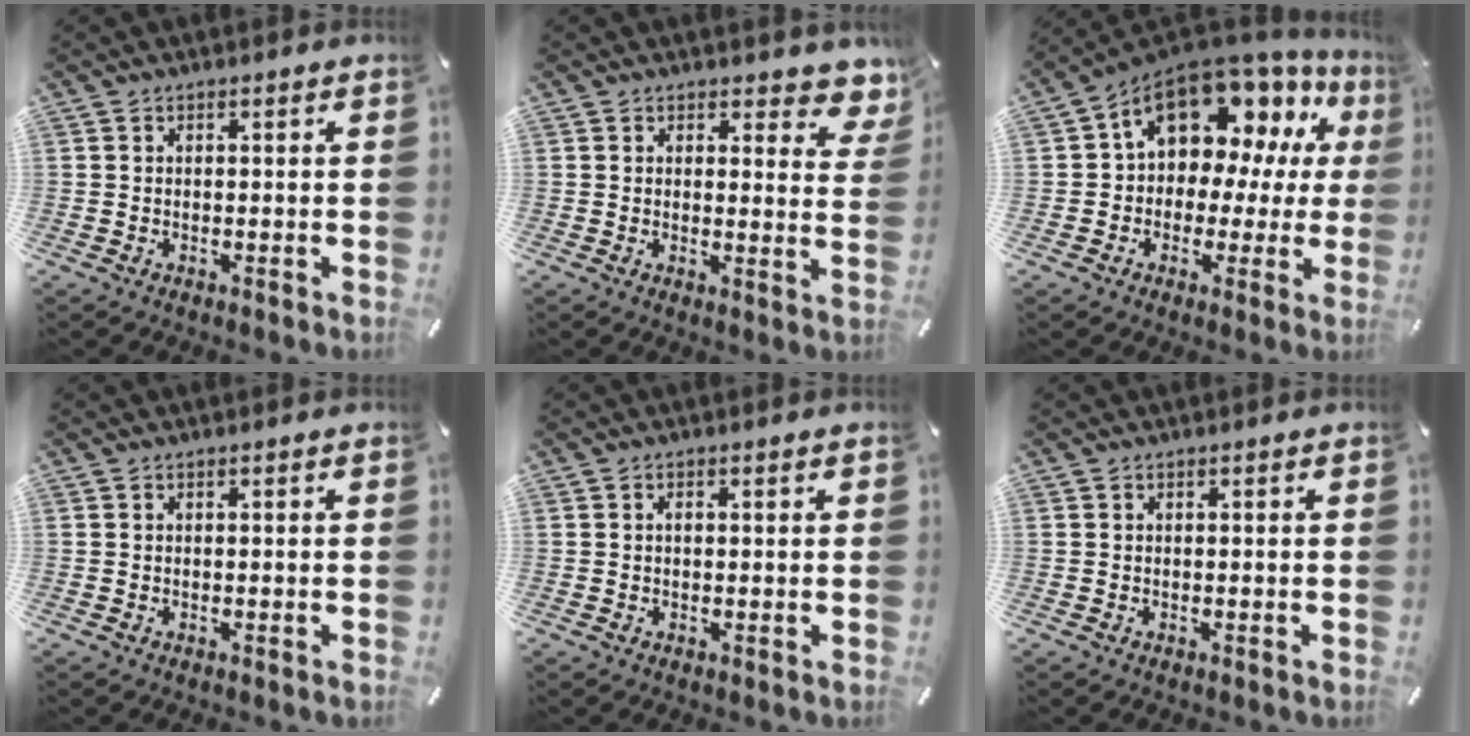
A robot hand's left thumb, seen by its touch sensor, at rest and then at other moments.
{"total": 5.3, "force": [3.7, 2.8, 2.5], "torque": [-0.009, -0.030, 0.060]}
{"total": 15.2, "force": [7.9, 9.8, 8.6], "torque": [-0.129, -0.060, 0.139]}
{"total": 0.0}
{"total": 0.8, "force": [0.2, 0.3, 0.7], "torque": [-0.015, 0.001, 0.003]}
{"total": 0.0}